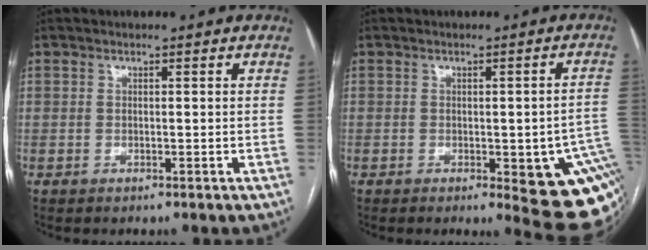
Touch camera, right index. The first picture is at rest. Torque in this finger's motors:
{"motor_torque": [1.48, -0.66, 0.67, 0.10]}